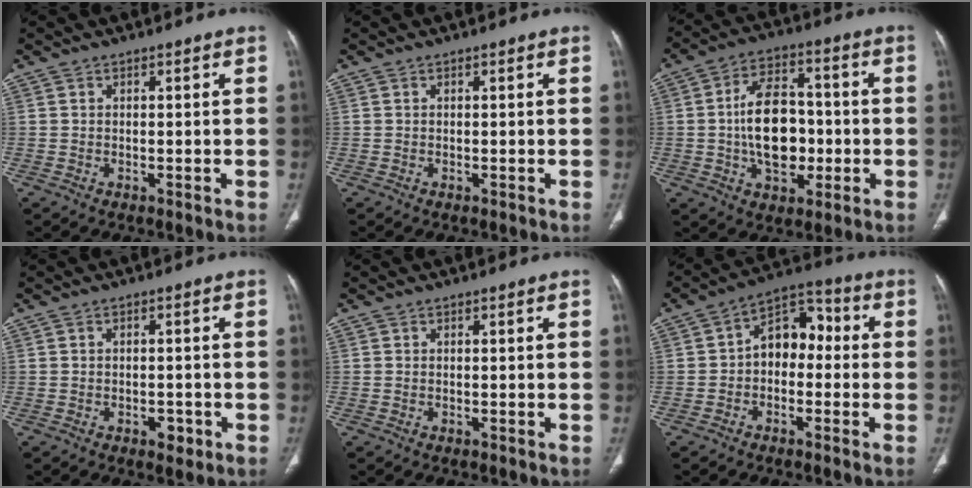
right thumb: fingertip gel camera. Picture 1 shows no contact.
{"total": 0.0}
{"total": 14.2, "force": [-1.4, 9.0, 10.9], "torque": [-0.157, 0.024, -0.022]}
{"total": 2.7, "force": [-1.3, 1.7, 1.8], "torque": [-0.014, 0.005, -0.012]}
{"total": 0.0}
{"total": 9.3, "force": [-0.6, 6.5, 6.6], "torque": [-0.067, 0.041, -0.027]}